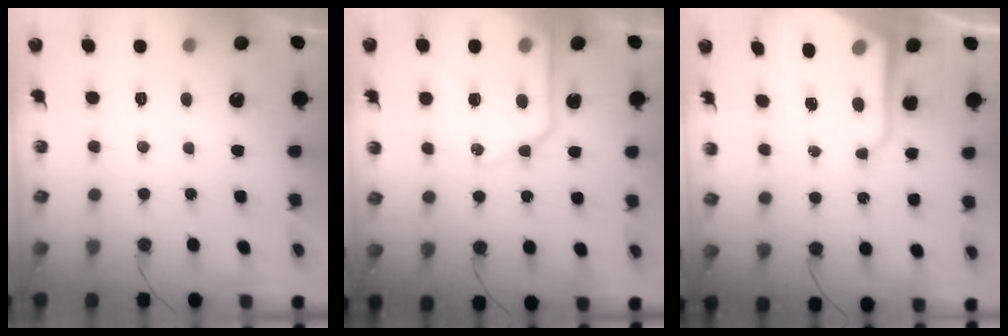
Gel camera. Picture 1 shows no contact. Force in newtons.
{"total": 16.0, "press": 15.9, "slide": 1.8}
{"total": 10.8, "press": 10.8, "slide": 1.0}